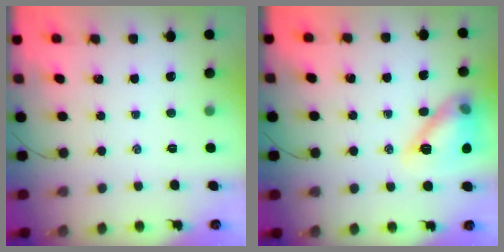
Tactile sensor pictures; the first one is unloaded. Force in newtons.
{"total": 14.5, "press": 14.5, "slide": 0.8}